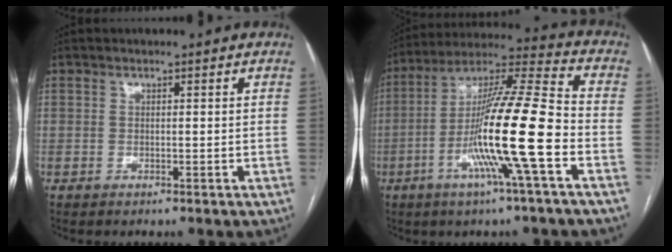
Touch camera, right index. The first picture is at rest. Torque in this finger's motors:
{"motor_torque": [1.77, -0.37, 1.05, 0.21]}